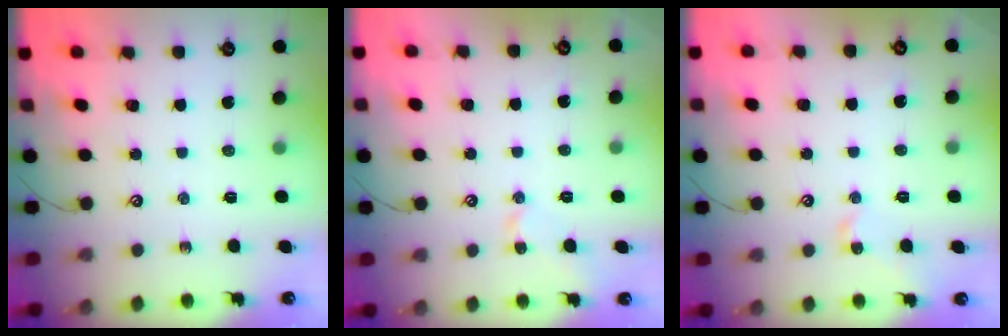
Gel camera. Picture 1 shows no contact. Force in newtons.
{"total": 2.8, "press": 2.7, "slide": 0.6}
{"total": 1.6, "press": 1.5, "slide": 0.4}